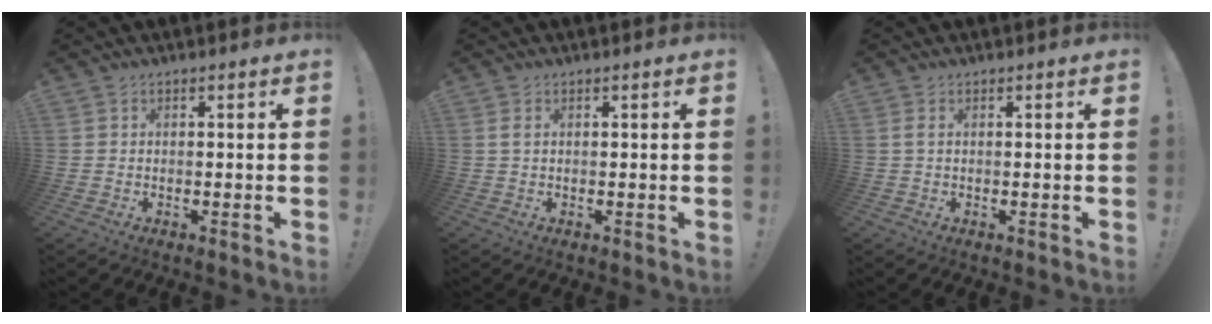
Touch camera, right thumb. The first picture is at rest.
{"total": 1.3, "force": [0.5, 0.5, 1.2], "torque": [-0.019, 0.000, 0.007]}
{"total": 1.2, "force": [0.4, 0.2, 1.2], "torque": [-0.019, -0.001, 0.005]}